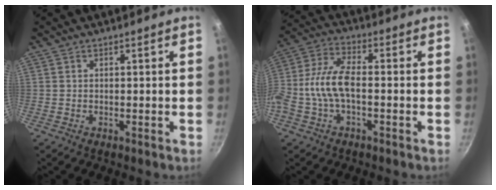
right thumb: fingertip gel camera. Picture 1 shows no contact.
{"total": 10.9, "force": [-1.5, 5.4, 9.4], "torque": [-0.213, 0.035, -0.033]}